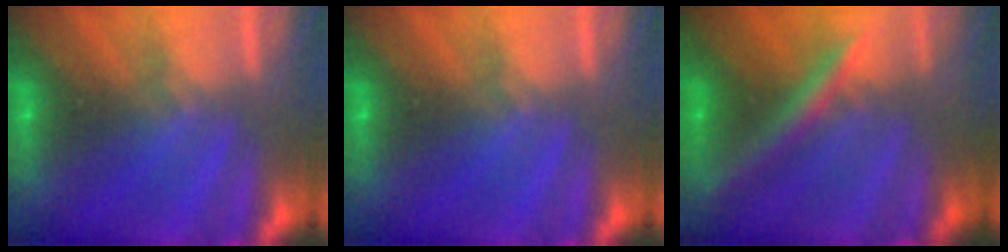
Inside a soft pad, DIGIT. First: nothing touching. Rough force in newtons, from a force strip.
{"total": 0.0}
{"total": 2.4}